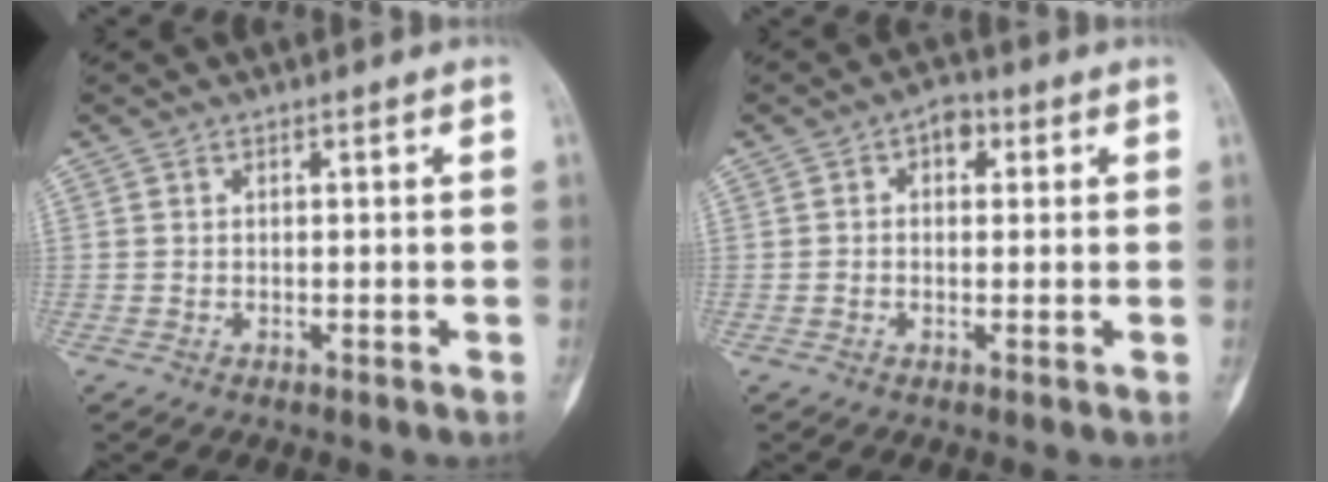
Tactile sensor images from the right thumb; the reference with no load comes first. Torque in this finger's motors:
{"motor_torque": [-0.28, 0.32, 0.05, -0.05, 0.00]}